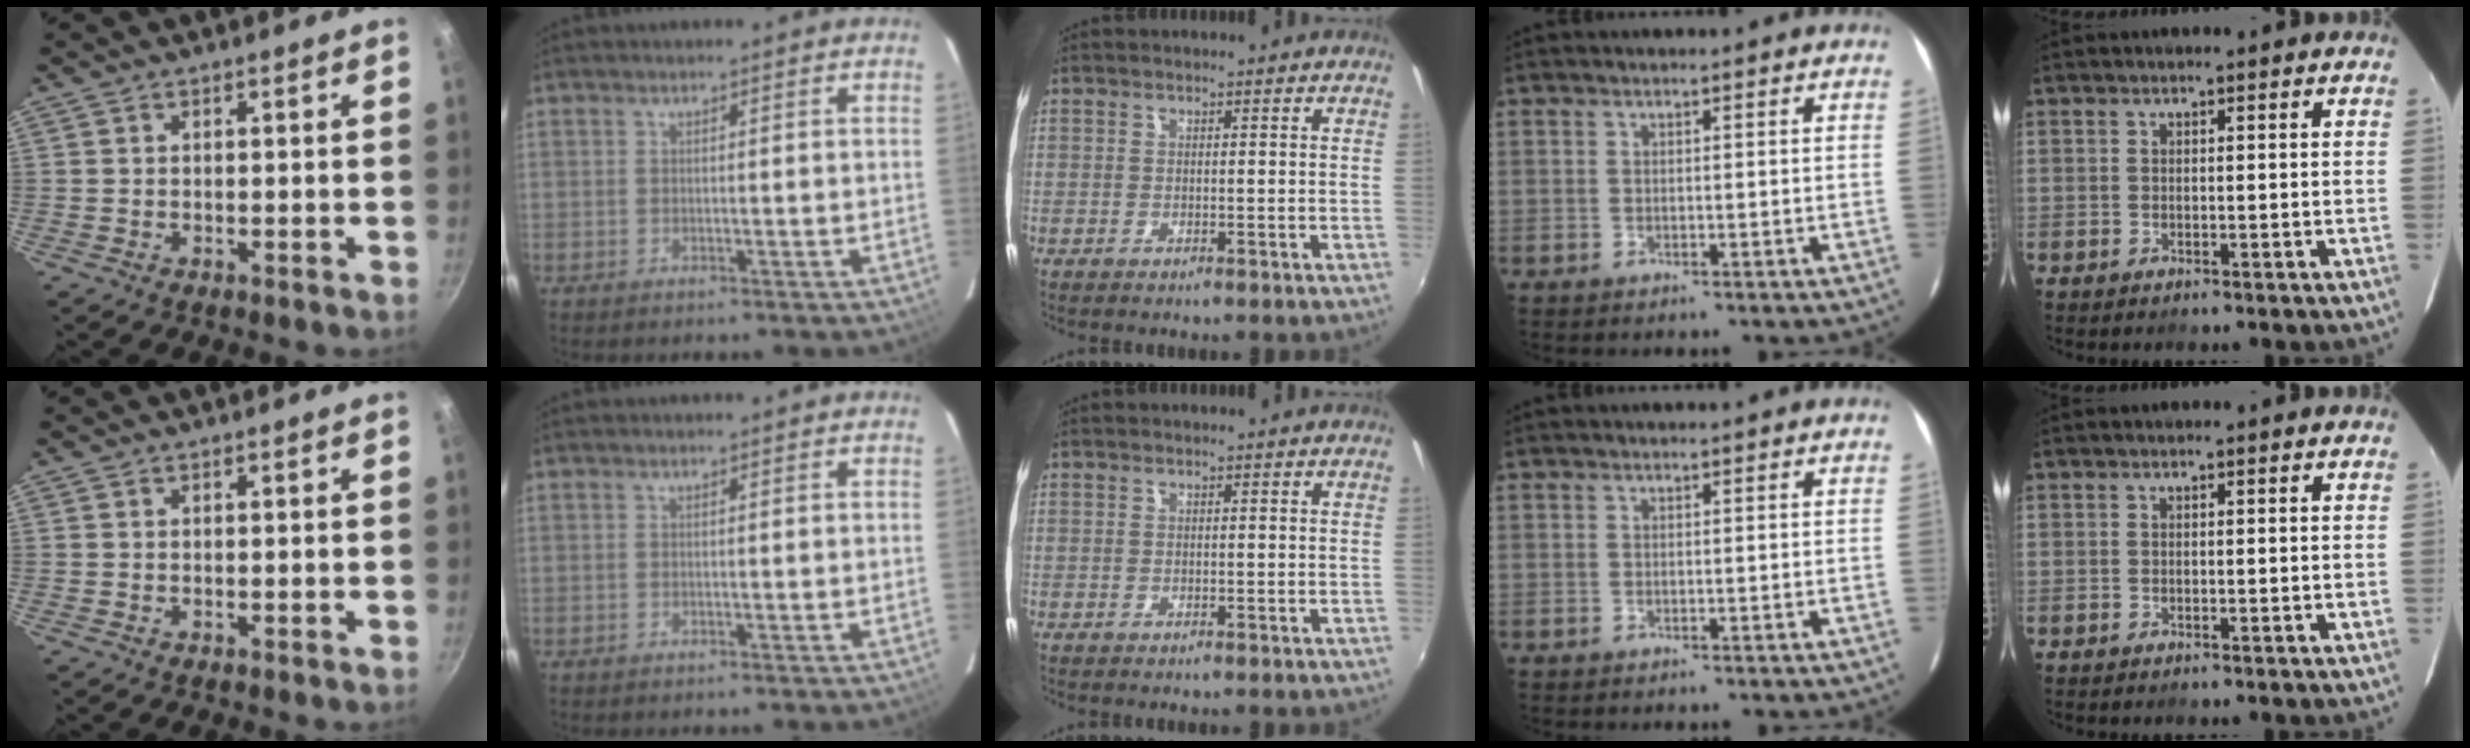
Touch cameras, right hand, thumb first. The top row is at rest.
{}